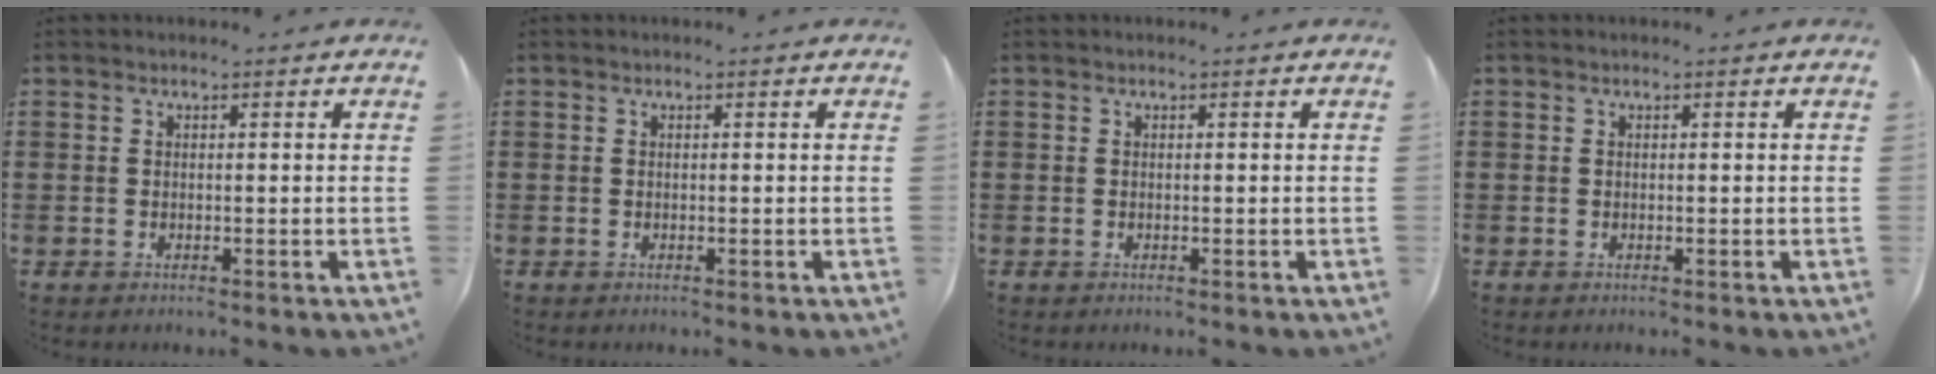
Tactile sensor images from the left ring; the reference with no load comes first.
{"total": 0.0}
{"total": 0.0}
{"total": 0.0}